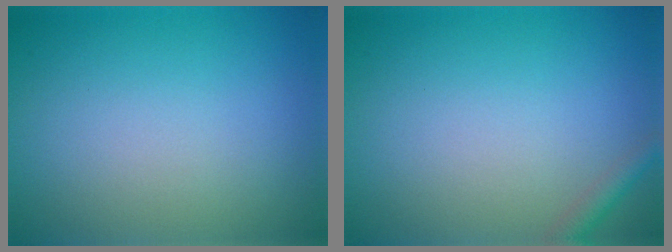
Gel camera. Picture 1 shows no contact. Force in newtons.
{"total": 1.5, "press": 1.5, "slide": 0.0}